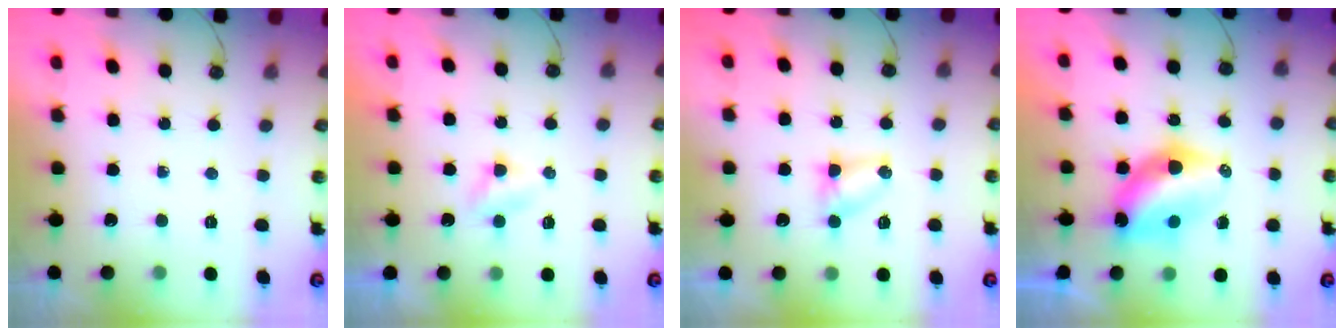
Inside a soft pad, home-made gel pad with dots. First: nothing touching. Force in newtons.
{"total": 2.8, "press": 2.7, "slide": 0.4}
{"total": 3.9, "press": 3.9, "slide": 0.4}
{"total": 9.6, "press": 9.5, "slide": 0.9}